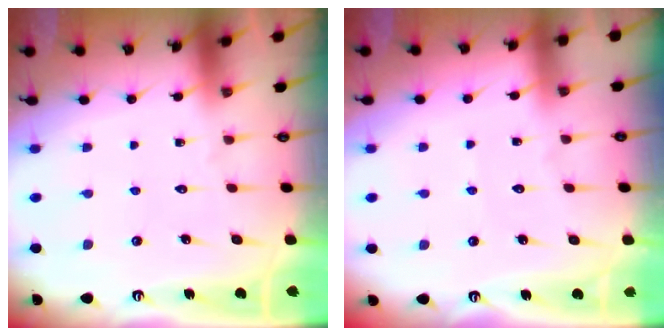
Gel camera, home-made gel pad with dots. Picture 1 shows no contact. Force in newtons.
{"total": 2.3, "press": 2.3, "slide": 0.3}